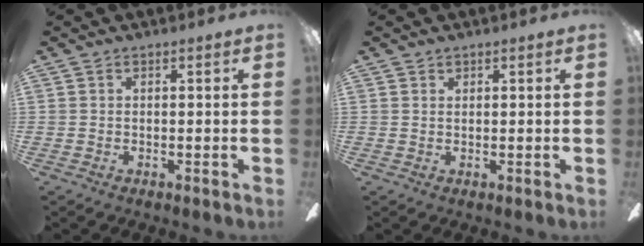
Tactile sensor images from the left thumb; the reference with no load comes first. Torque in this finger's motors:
{"motor_torque": [-0.21, -0.01, -0.24, 0.23, -0.02]}